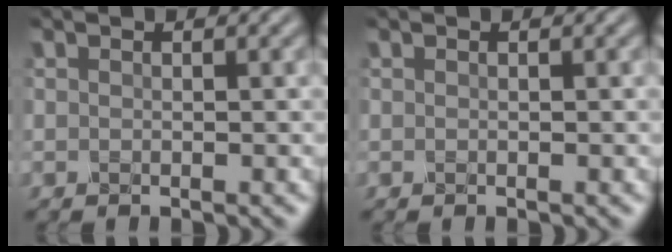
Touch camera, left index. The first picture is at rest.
{"total": 0.0}